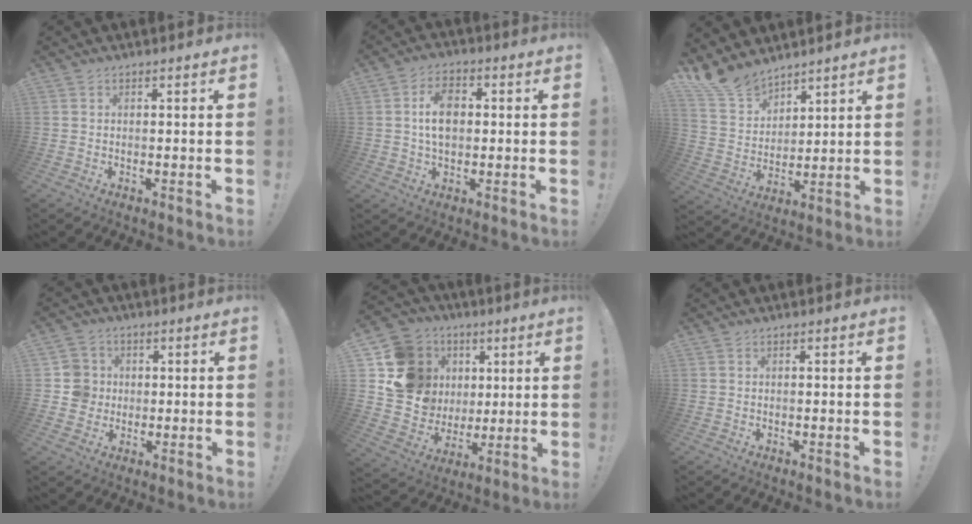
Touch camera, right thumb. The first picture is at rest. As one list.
[{"total": 9.1, "force": [0.9, 5.9, 6.8], "torque": [-0.101, 0.006, 0.015]}, {"total": 11.9, "force": [10.3, 5.4, 2.5], "torque": [-0.065, -0.073, 0.200]}, {"total": 7.1, "force": [0.1, 7.0, 1.1], "torque": [-0.019, 0.003, 0.006]}, {"total": 18.4, "force": [5.1, 16.2, 7.0], "torque": [-0.109, -0.015, 0.136]}, {"total": 0.0}]